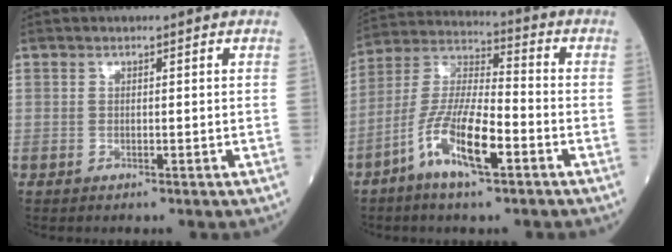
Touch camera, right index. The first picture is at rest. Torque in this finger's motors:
{"motor_torque": [0.10, -0.02, 0.14, 0.04]}